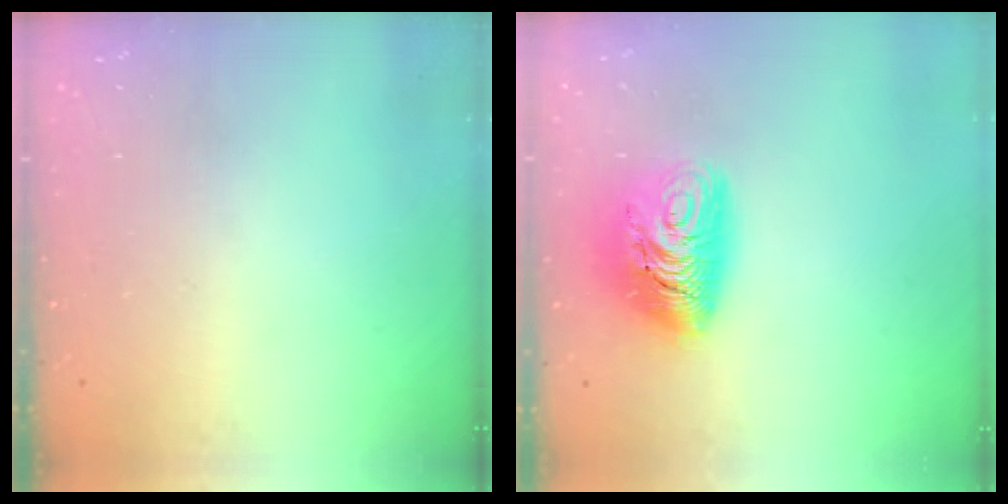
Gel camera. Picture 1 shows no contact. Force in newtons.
{"total": 12.8, "press": 12.8, "slide": 1.2}